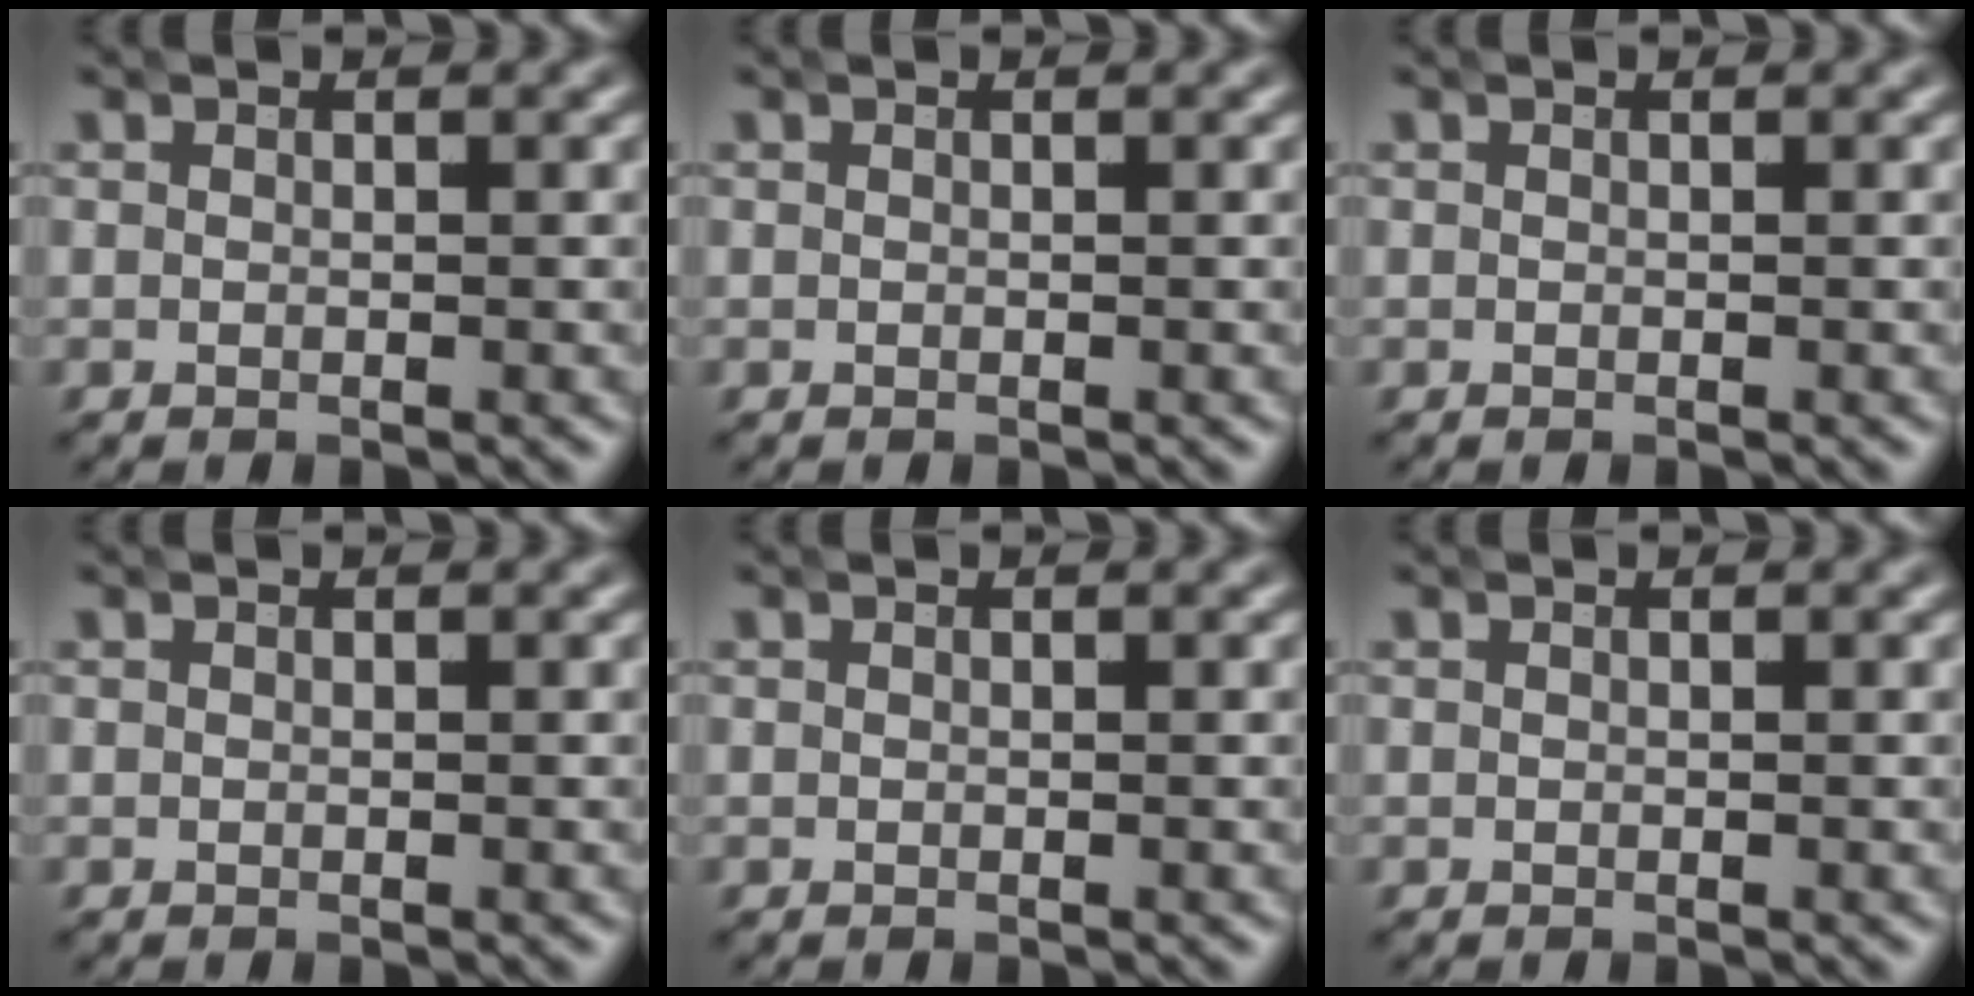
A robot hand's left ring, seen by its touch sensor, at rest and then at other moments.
{"total": 0.0}
{"total": 0.0}
{"total": 0.0}
{"total": 0.0}
{"total": 0.0}